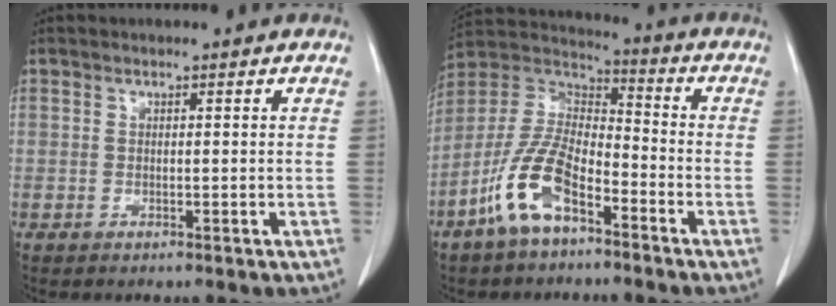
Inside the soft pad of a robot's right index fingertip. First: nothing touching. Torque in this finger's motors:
{"motor_torque": [1.75, -0.39, 0.50, 0.12]}